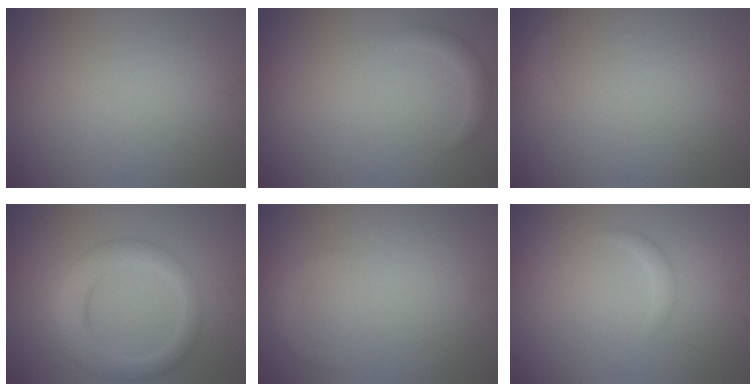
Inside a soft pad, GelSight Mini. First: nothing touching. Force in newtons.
{"total": 1.4, "press": 1.4, "slide": 0.1}
{"total": 0.9, "press": 0.9, "slide": 0.1}
{"total": 4.8, "press": 4.8, "slide": 0.2}
{"total": 1.0, "press": 1.0, "slide": 0.1}
{"total": 0.9, "press": 0.9, "slide": 0.1}